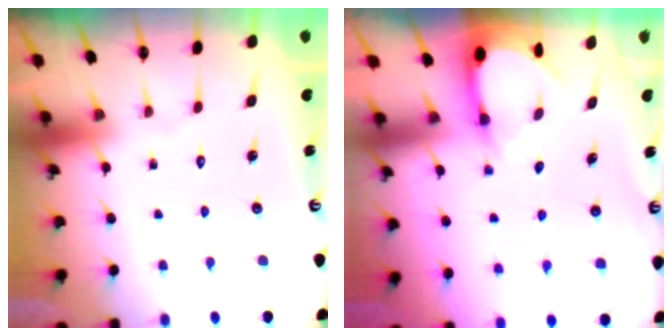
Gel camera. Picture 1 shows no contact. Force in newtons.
{"total": 2.8, "press": 2.8, "slide": 0.2}